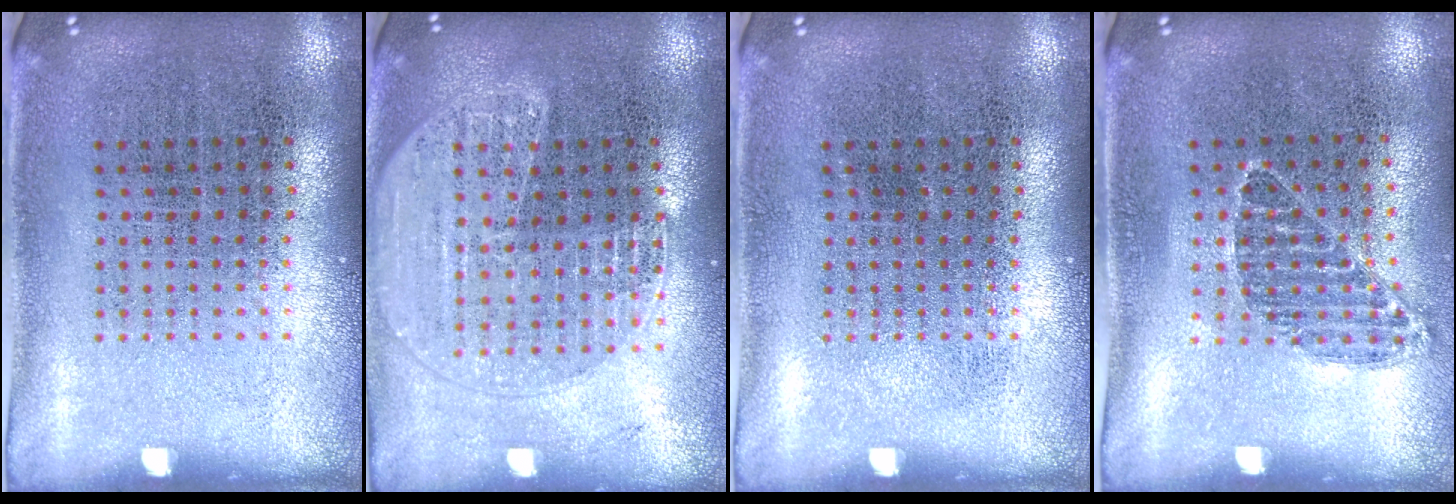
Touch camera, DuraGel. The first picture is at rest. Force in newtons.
{"total": 1.7, "press": 1.6, "slide": 0.6}
{"total": 0.0}
{"total": 0.9, "press": 0.7, "slide": 0.5}